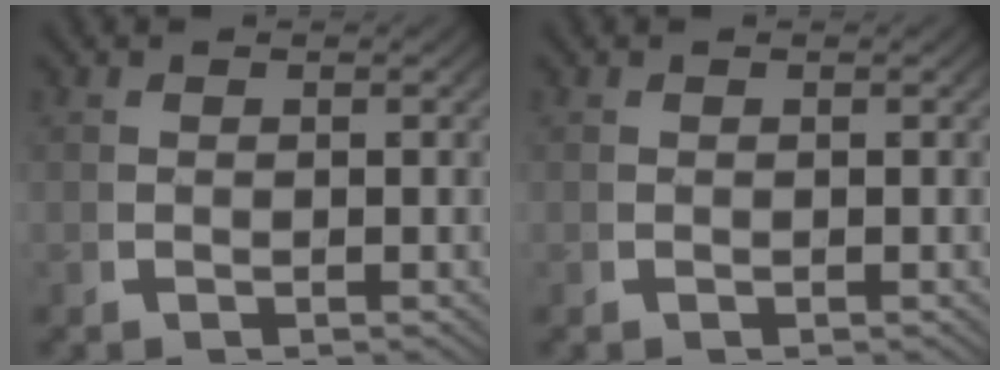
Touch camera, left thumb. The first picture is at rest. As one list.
[{"total": 0.0}]